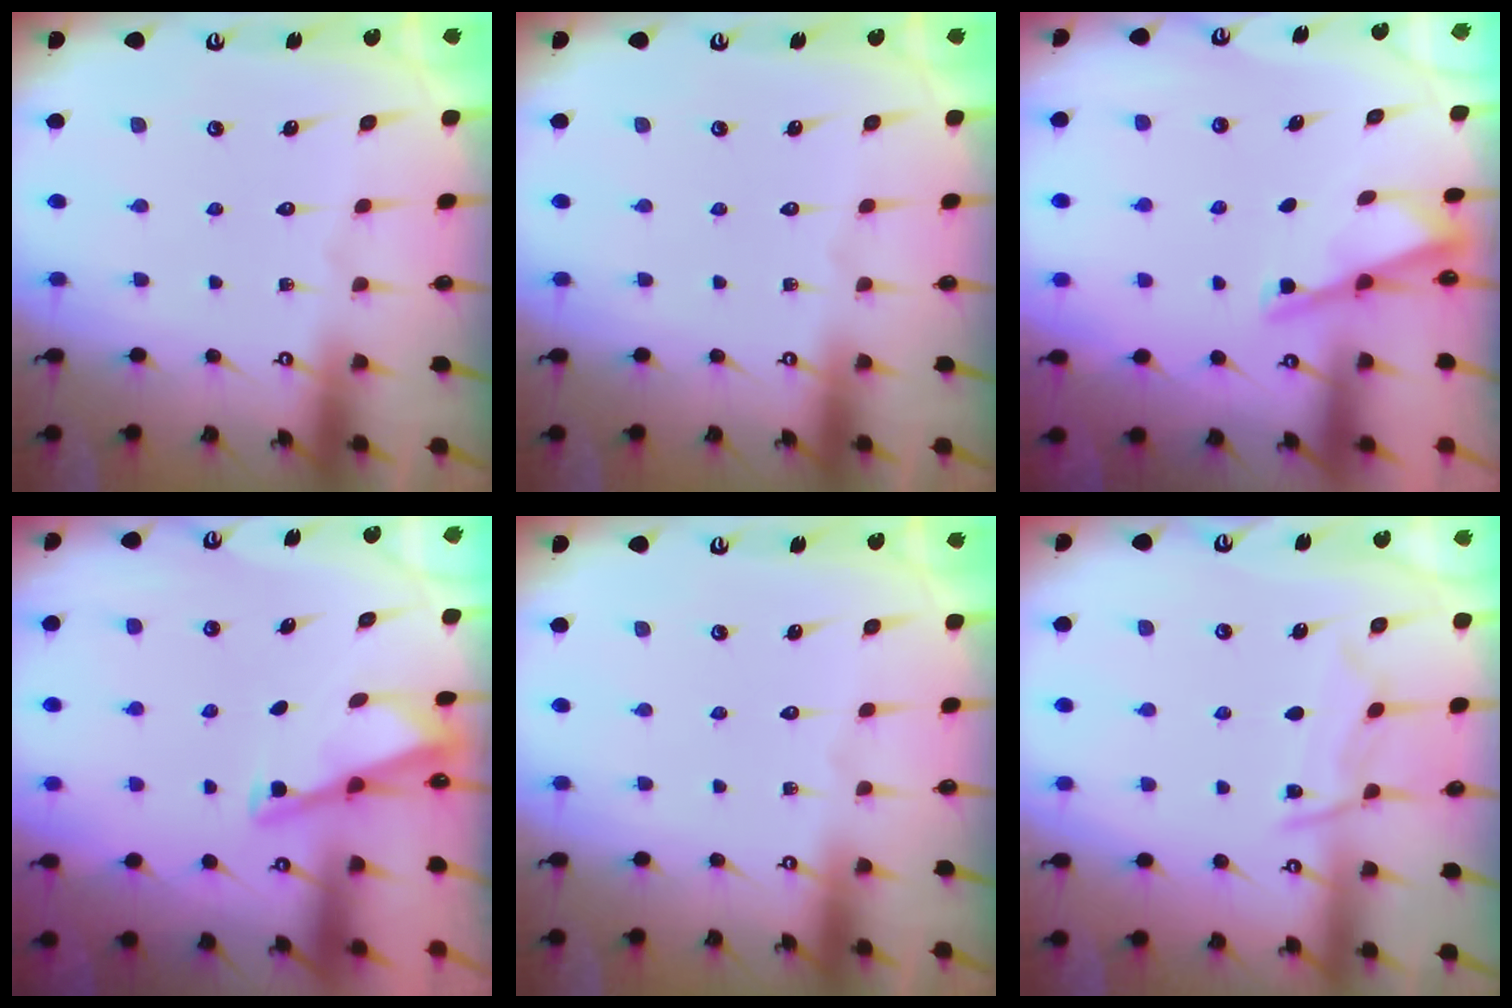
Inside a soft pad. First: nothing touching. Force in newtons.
{"total": 0.0}
{"total": 3.3, "press": 3.3, "slide": 0.2}
{"total": 3.1, "press": 3.1, "slide": 0.3}
{"total": 0.0}
{"total": 8.9, "press": 8.9, "slide": 0.8}